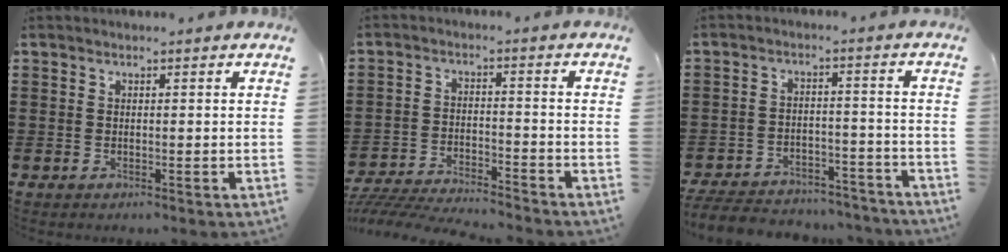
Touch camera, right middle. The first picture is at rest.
{"total": 5.6, "force": [-5.5, 0.3, 1.0], "torque": [-0.028, 0.000, -0.113]}
{"total": 6.4, "force": [-6.3, 1.0, 1.0], "torque": [-0.021, 0.012, -0.125]}